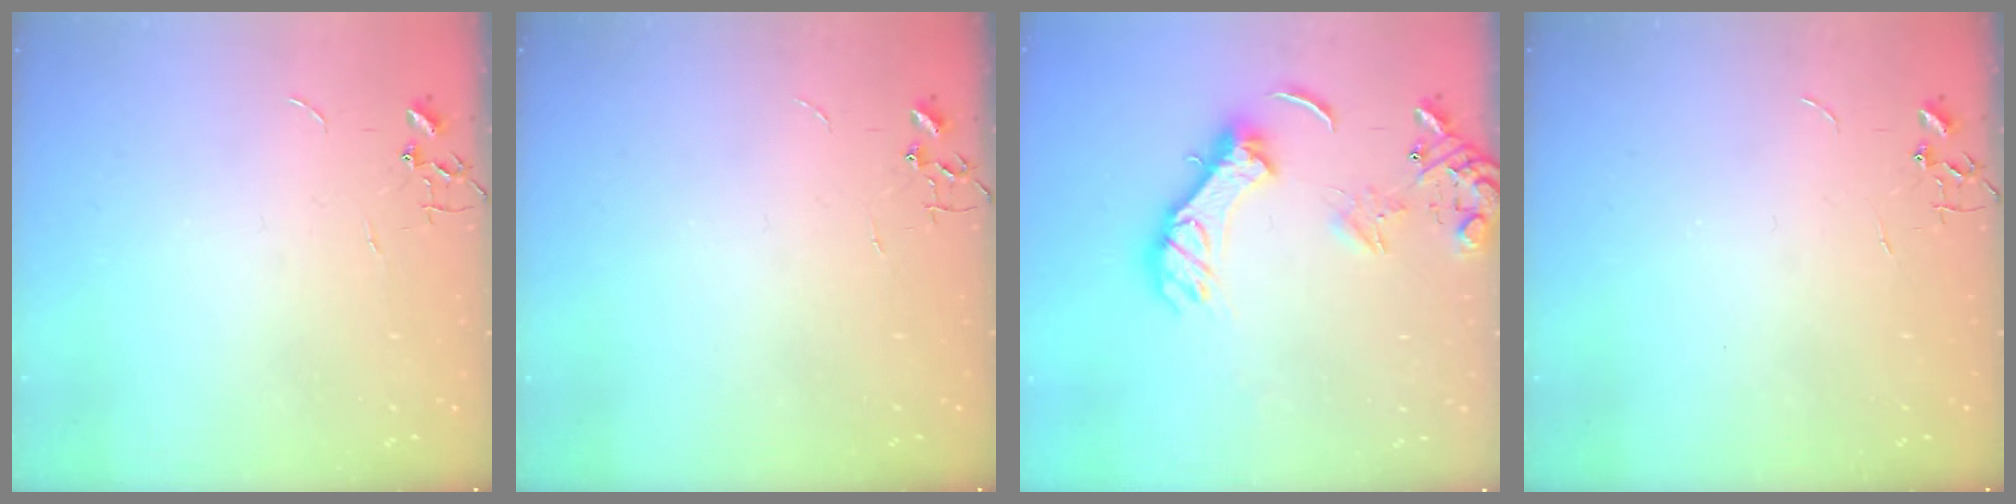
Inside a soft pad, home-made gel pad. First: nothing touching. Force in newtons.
{"total": 0.0}
{"total": 14.1, "press": 13.9, "slide": 2.0}
{"total": 0.0}